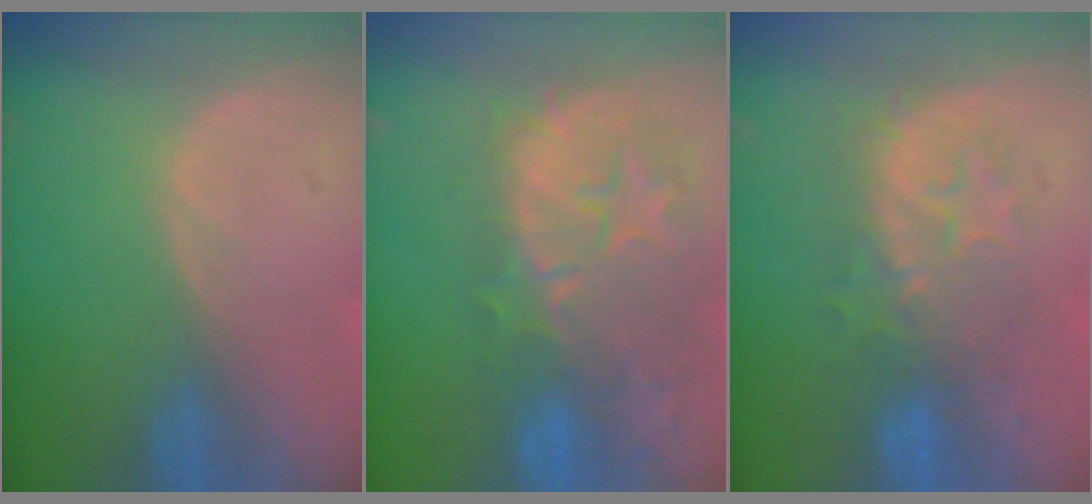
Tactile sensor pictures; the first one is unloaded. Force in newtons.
{"total": 11.4, "press": 10.5, "slide": 4.5}
{"total": 7.9, "press": 7.8, "slide": 1.3}